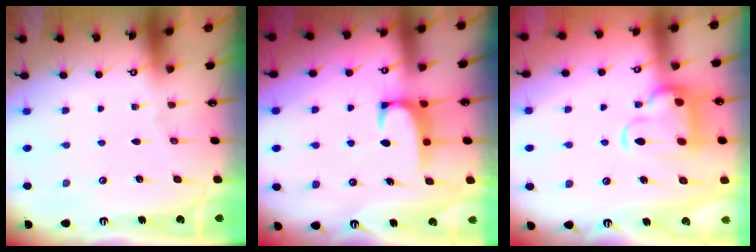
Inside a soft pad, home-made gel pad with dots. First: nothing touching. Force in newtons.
{"total": 2.0, "press": 2.0, "slide": 0.3}
{"total": 5.9, "press": 5.8, "slide": 1.4}